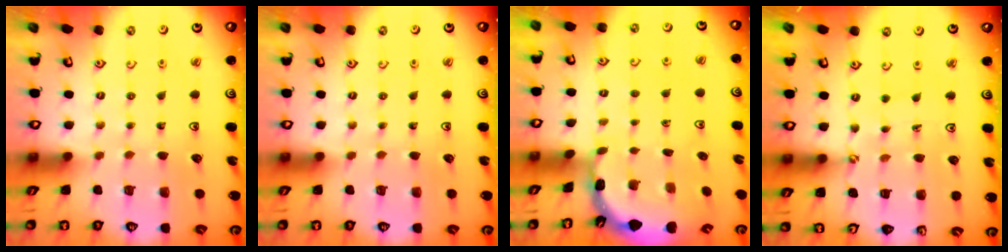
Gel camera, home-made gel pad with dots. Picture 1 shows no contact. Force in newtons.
{"total": 0.0}
{"total": 1.8, "press": 1.8, "slide": 0.1}
{"total": 1.2, "press": 1.2, "slide": 0.2}